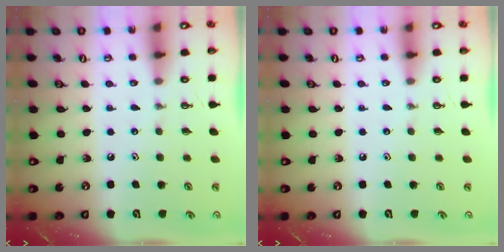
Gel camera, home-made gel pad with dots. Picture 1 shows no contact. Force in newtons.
{"total": 0.0}